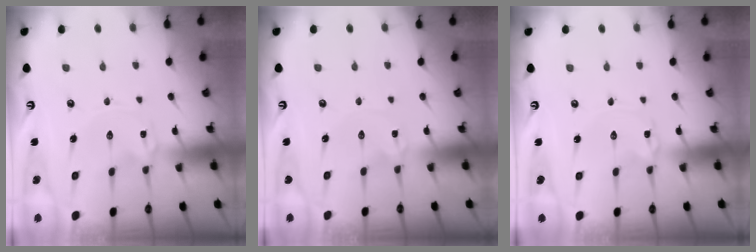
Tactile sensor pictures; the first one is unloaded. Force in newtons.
{"total": 0.0}
{"total": 0.7, "press": 0.7, "slide": 0.1}